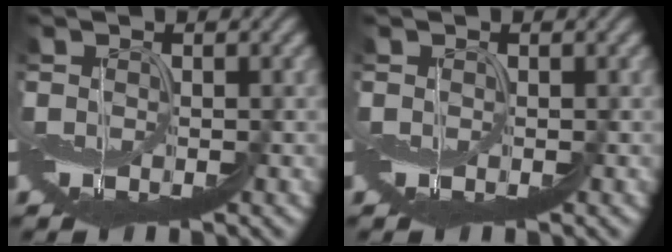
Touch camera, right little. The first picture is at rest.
{"total": 0.0}